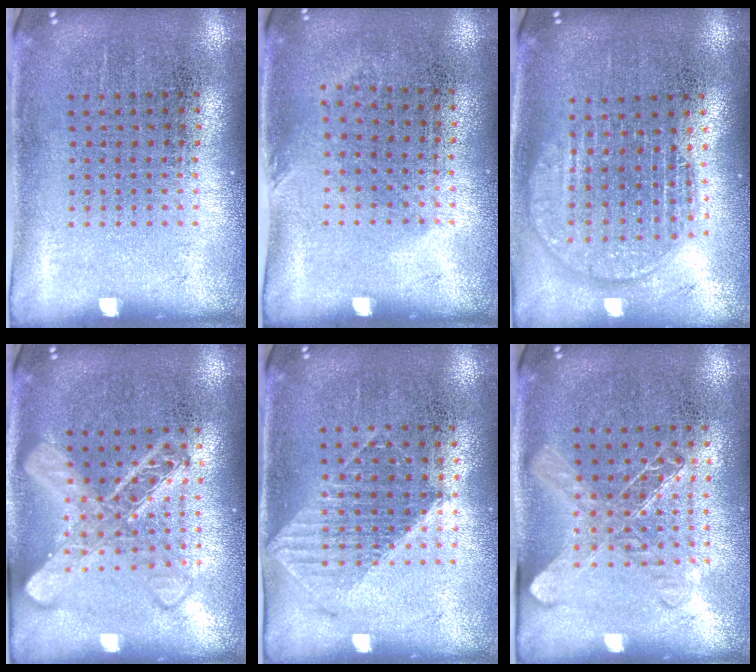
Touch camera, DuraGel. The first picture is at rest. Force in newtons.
{"total": 0.9, "press": 0.7, "slide": 0.5}
{"total": 1.8, "press": 1.6, "slide": 0.9}
{"total": 2.7, "press": 2.6, "slide": 0.5}
{"total": 1.1, "press": 1.0, "slide": 0.3}
{"total": 1.4, "press": 1.2, "slide": 0.7}